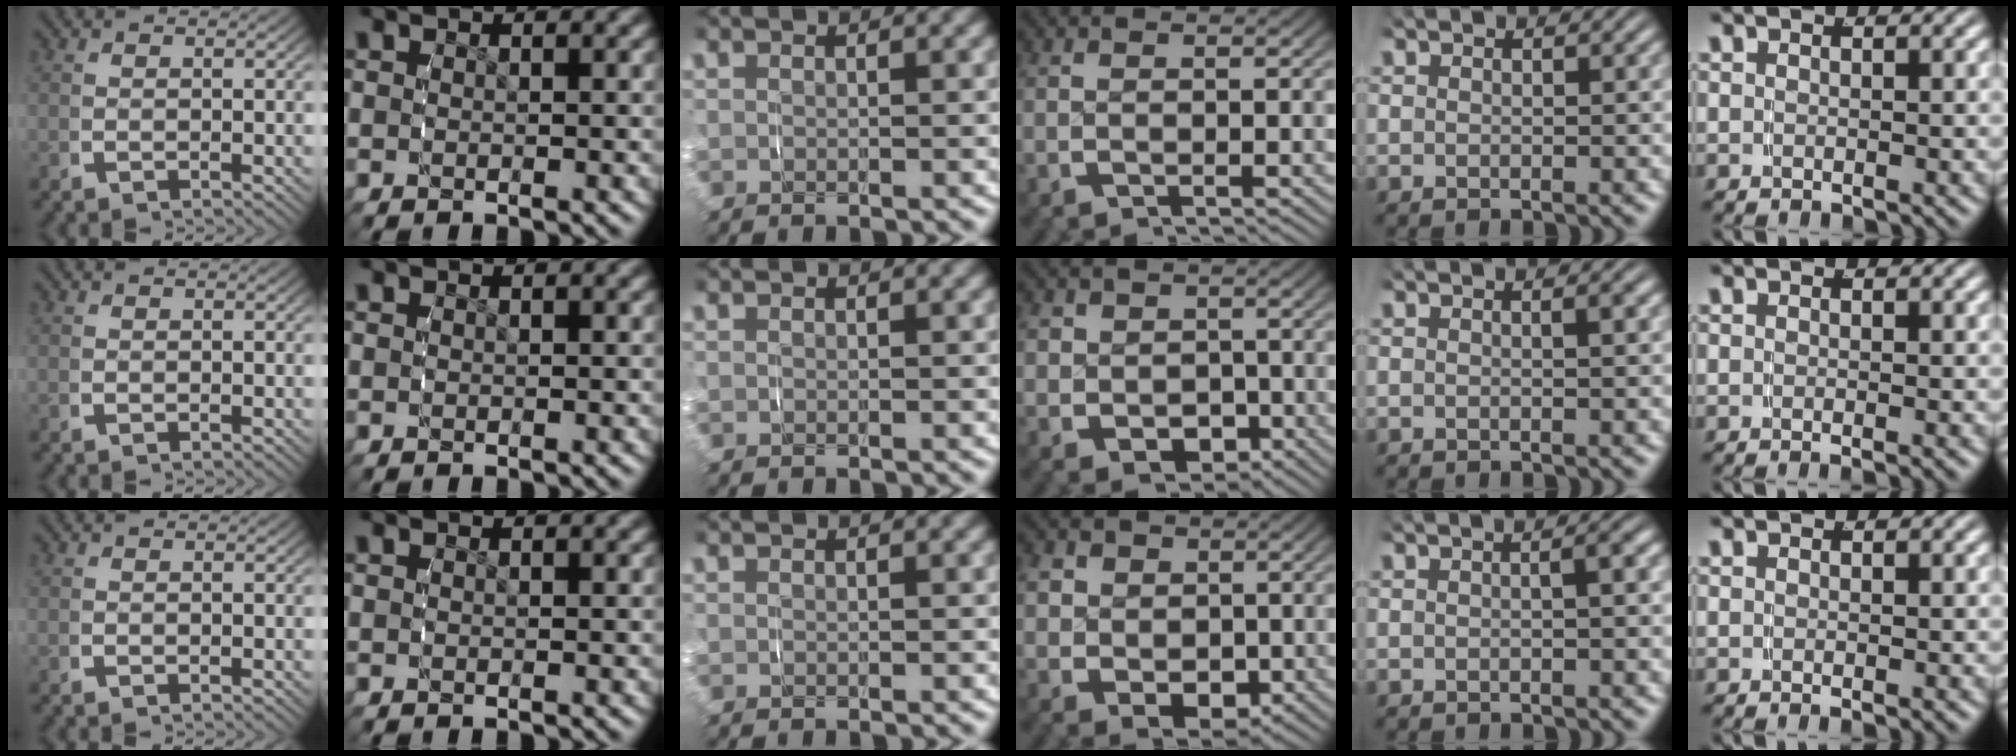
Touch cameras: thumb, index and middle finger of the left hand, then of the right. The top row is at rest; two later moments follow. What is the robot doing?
{"motion": "grasp_and_lifting", "object": "paper towel"}